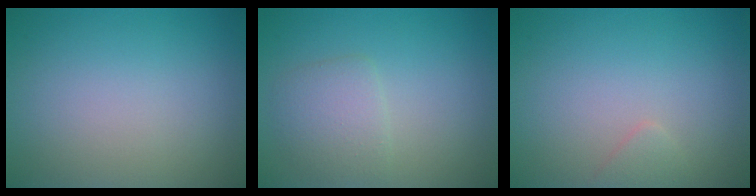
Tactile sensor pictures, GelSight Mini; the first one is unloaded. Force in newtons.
{"total": 2.6, "press": 2.6, "slide": 0.1}
{"total": 0.9, "press": 0.9, "slide": 0.1}